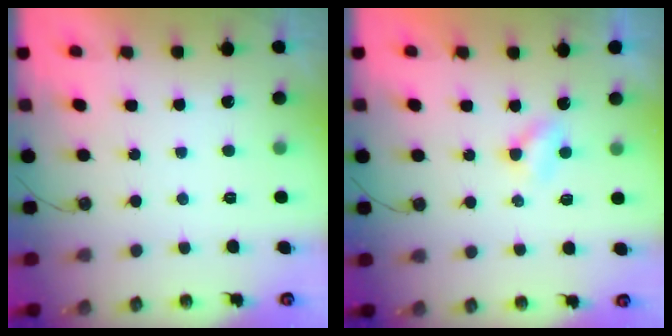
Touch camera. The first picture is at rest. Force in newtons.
{"total": 2.4, "press": 2.4, "slide": 0.6}